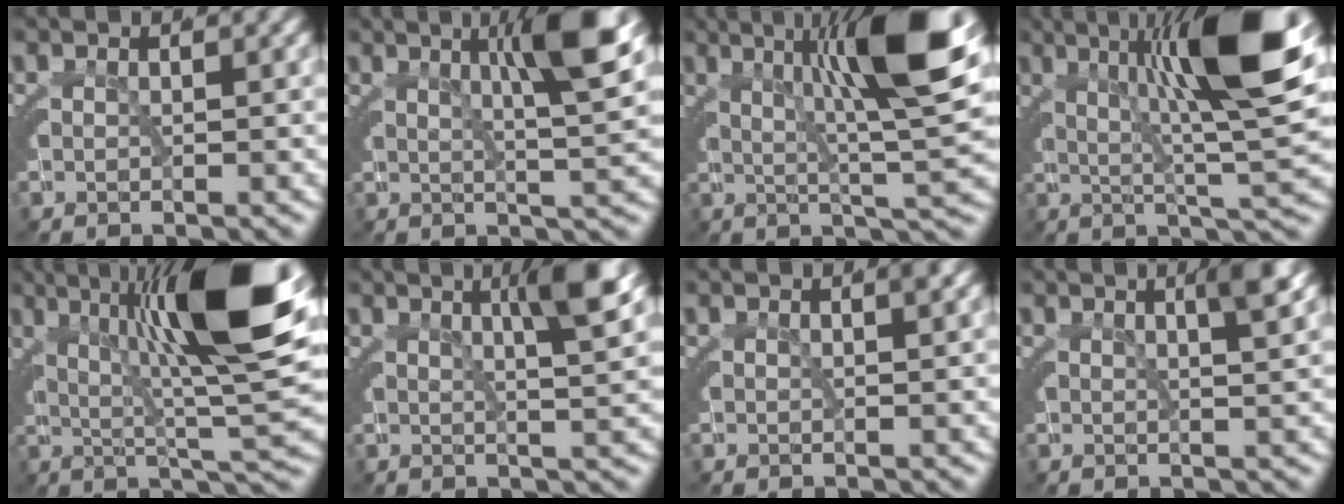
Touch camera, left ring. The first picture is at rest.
{"total": 6.7, "force": [2.8, -0.1, 6.0], "torque": [-0.075, 0.004, 0.043]}
{"total": 10.6, "force": [3.4, 0.6, 10.0], "torque": [-0.127, 0.017, 0.052]}
{"total": 11.7, "force": [3.4, 0.8, 11.1], "torque": [-0.141, 0.016, 0.054]}
{"total": 12.9, "force": [3.3, 1.3, 12.4], "torque": [-0.159, 0.014, 0.054]}
{"total": 4.3, "force": [2.0, -0.6, 3.8], "torque": [-0.043, 0.003, 0.033]}
{"total": 0.7, "force": [0.3, -0.3, 0.6], "torque": [-0.006, 0.000, 0.007]}
{"total": 2.4, "force": [1.2, -0.8, 2.0], "torque": [-0.016, 0.002, 0.021]}